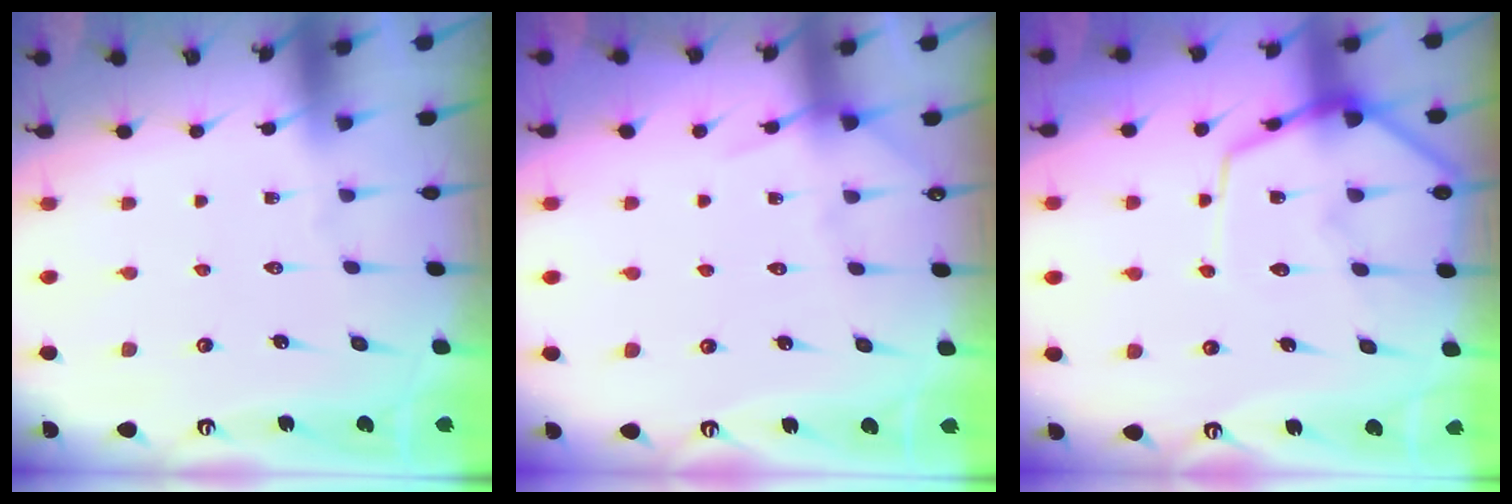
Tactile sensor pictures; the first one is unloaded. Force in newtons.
{"total": 4.7, "press": 4.6, "slide": 0.7}
{"total": 10.6, "press": 10.5, "slide": 1.1}